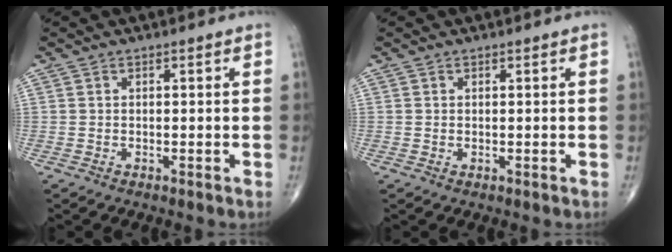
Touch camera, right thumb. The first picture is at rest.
{"total": 0.0}